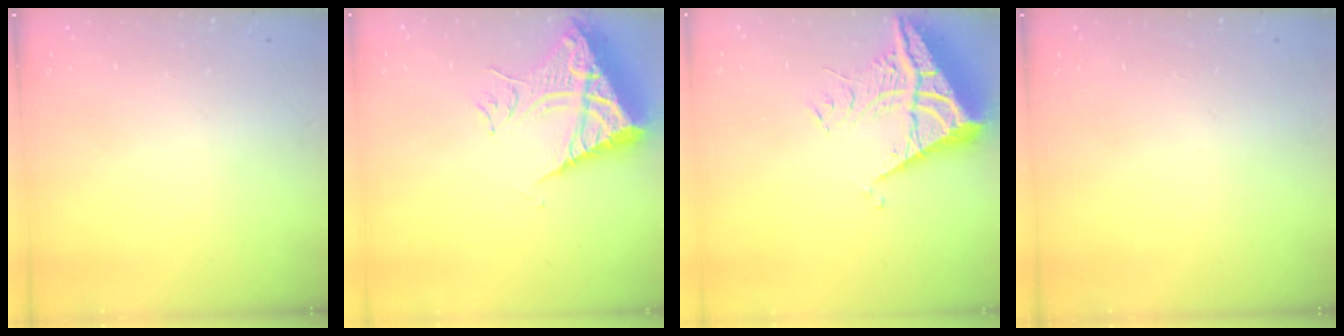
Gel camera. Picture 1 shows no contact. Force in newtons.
{"total": 11.6, "press": 11.5, "slide": 1.1}
{"total": 8.8, "press": 8.7, "slide": 0.8}
{"total": 0.0}